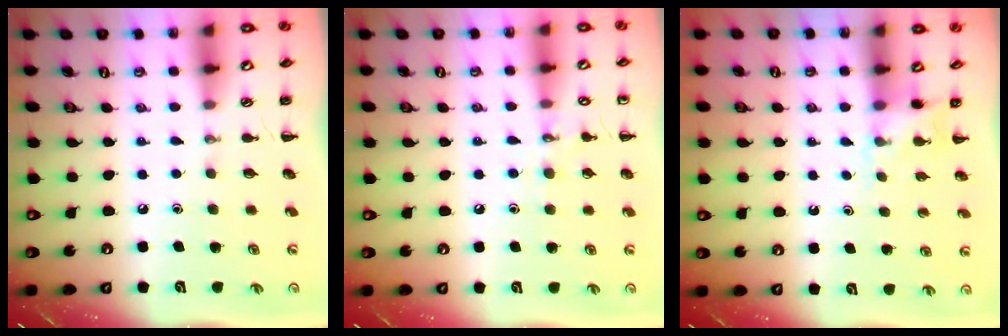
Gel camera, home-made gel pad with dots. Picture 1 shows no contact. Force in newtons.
{"total": 7.3, "press": 7.2, "slide": 1.5}
{"total": 4.5, "press": 4.4, "slide": 1.1}